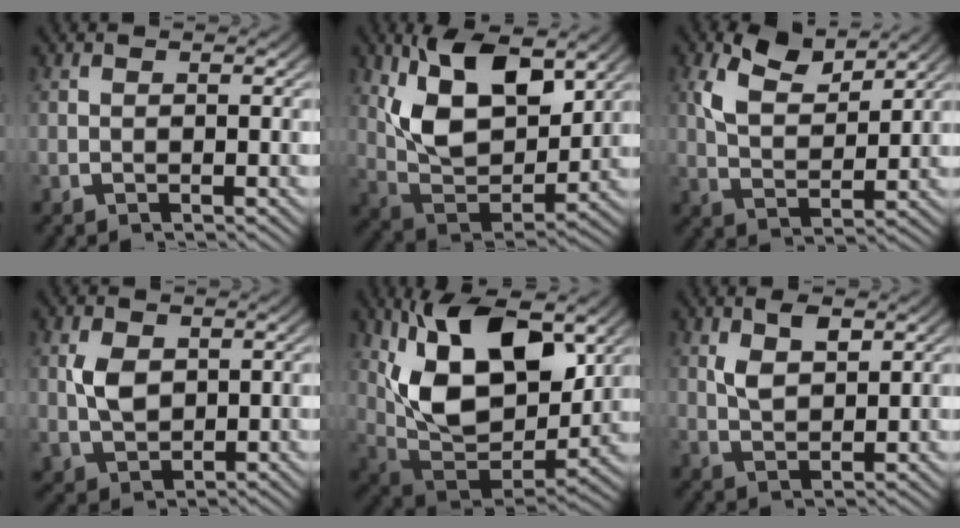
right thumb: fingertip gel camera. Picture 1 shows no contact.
{"total": 11.6, "force": [2.4, 7.3, 8.8], "torque": [-0.179, -0.023, 0.047]}
{"total": 5.7, "force": [3.3, 2.8, 3.8], "torque": [-0.078, -0.006, 0.065]}
{"total": 4.0, "force": [0.7, 3.0, 2.6], "torque": [-0.054, -0.016, 0.027]}
{"total": 15.9, "force": [1.8, 10.0, 12.3], "torque": [-0.244, -0.038, 0.042]}
{"total": 3.0, "force": [1.8, 1.2, 2.0], "torque": [-0.036, -0.001, 0.043]}